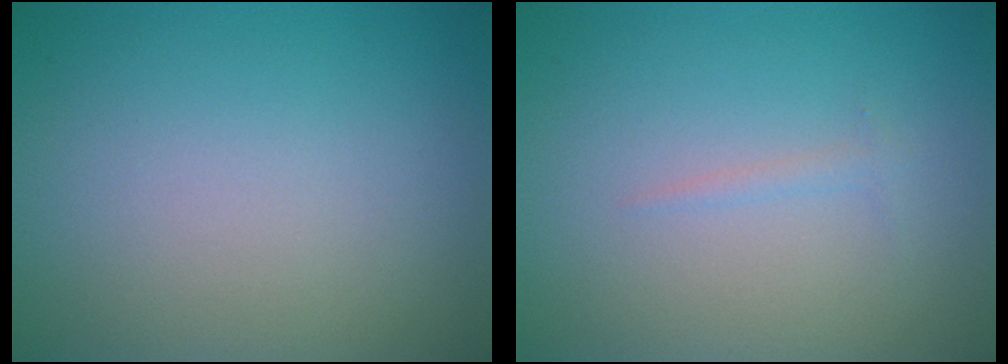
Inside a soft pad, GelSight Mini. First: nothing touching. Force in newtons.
{"total": 0.7, "press": 0.7, "slide": 0.0}